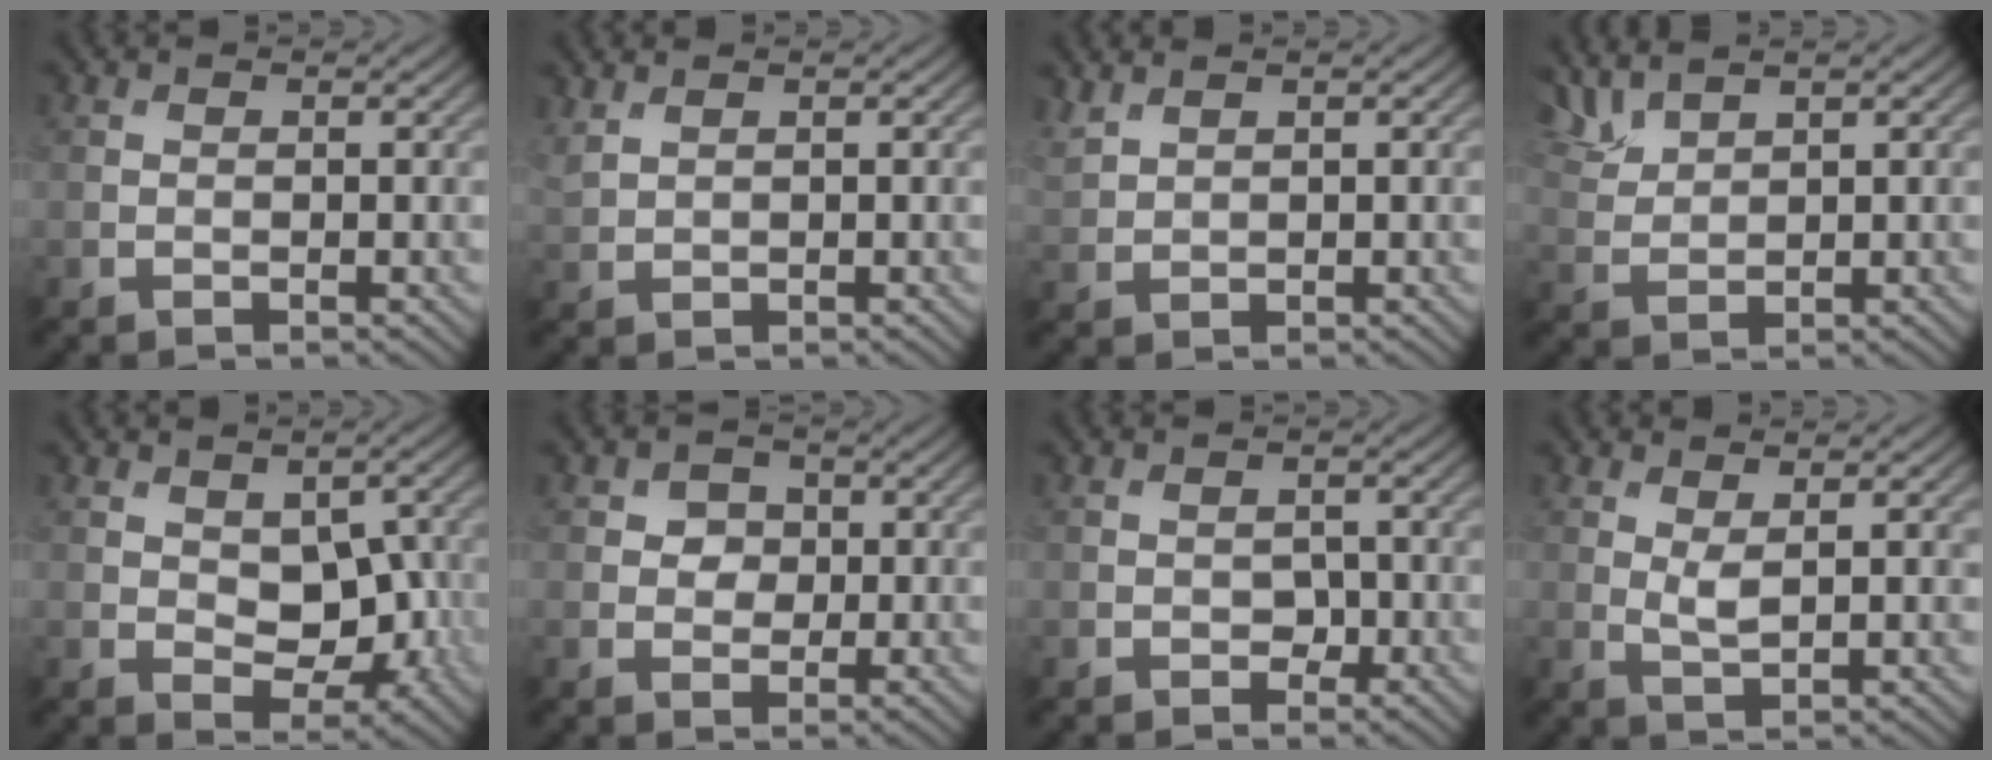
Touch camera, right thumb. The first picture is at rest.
{"total": 1.5, "force": [1.3, 0.5, 0.6], "torque": [-0.021, 0.004, 0.033]}
{"total": 1.9, "force": [1.8, 0.4, 0.6], "torque": [-0.020, 0.006, 0.047]}
{"total": 3.8, "force": [3.3, 0.9, 1.7], "torque": [-0.050, 0.011, 0.075]}
{"total": 6.3, "force": [0.0, 4.2, 4.8], "torque": [-0.076, -0.011, 0.006]}
{"total": 2.9, "force": [0.6, 2.5, 1.2], "torque": [-0.014, 0.000, -0.001]}
{"total": 1.4, "force": [-0.6, 1.1, 0.7], "torque": [-0.007, -0.004, -0.009]}
{"total": 2.6, "force": [1.1, 0.5, 2.2], "torque": [-0.046, -0.006, 0.025]}